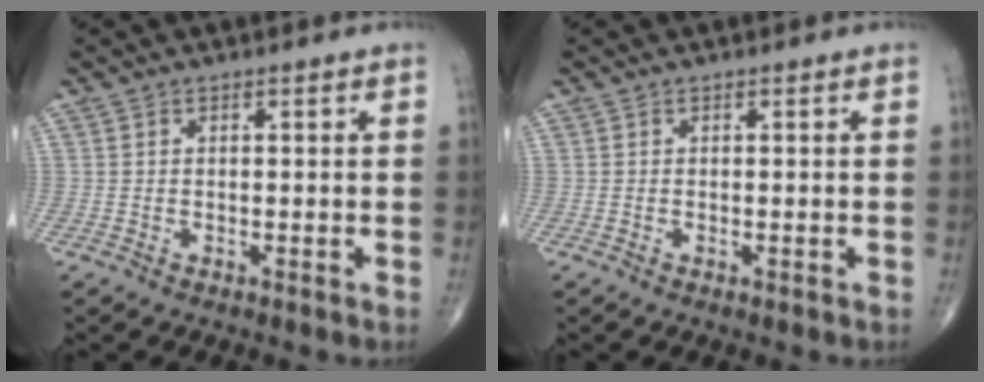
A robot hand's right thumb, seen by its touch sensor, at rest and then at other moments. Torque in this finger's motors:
{"motor_torque": [0.02, -0.29, 0.18, 0.09, -0.02]}